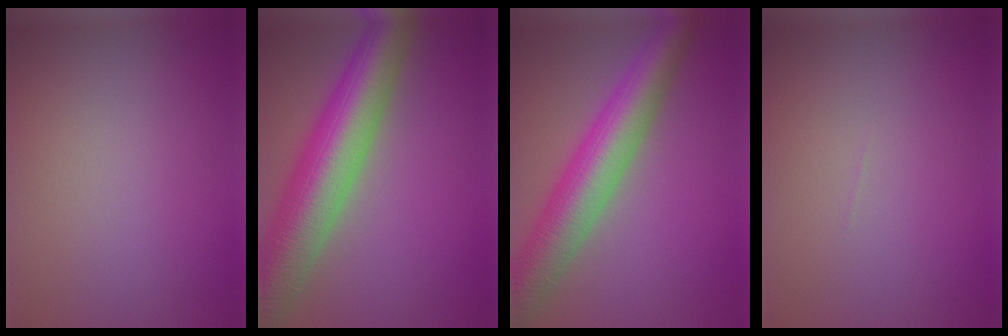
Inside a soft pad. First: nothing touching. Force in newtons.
{"total": 11.5, "press": 11.5, "slide": 0.5}
{"total": 8.7, "press": 8.6, "slide": 0.4}
{"total": 0.0}